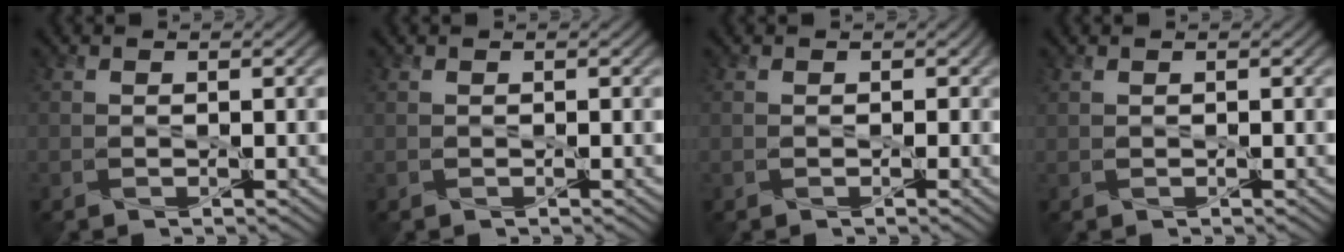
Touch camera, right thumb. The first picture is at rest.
{"total": 0.0}
{"total": 0.9, "force": [0.0, 0.9, 0.1], "torque": [-0.007, -0.002, -0.004]}
{"total": 0.5, "force": [0.5, 0.1, 0.0], "torque": [-0.002, 0.001, 0.015]}